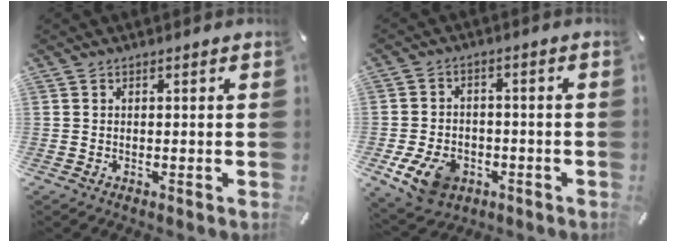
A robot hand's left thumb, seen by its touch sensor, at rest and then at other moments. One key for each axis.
{"total": 9.7, "fx": -4.0, "fy": 7.2, "fz": 5.2, "tx": -0.102, "ty": 0.015, "tz": -0.073}